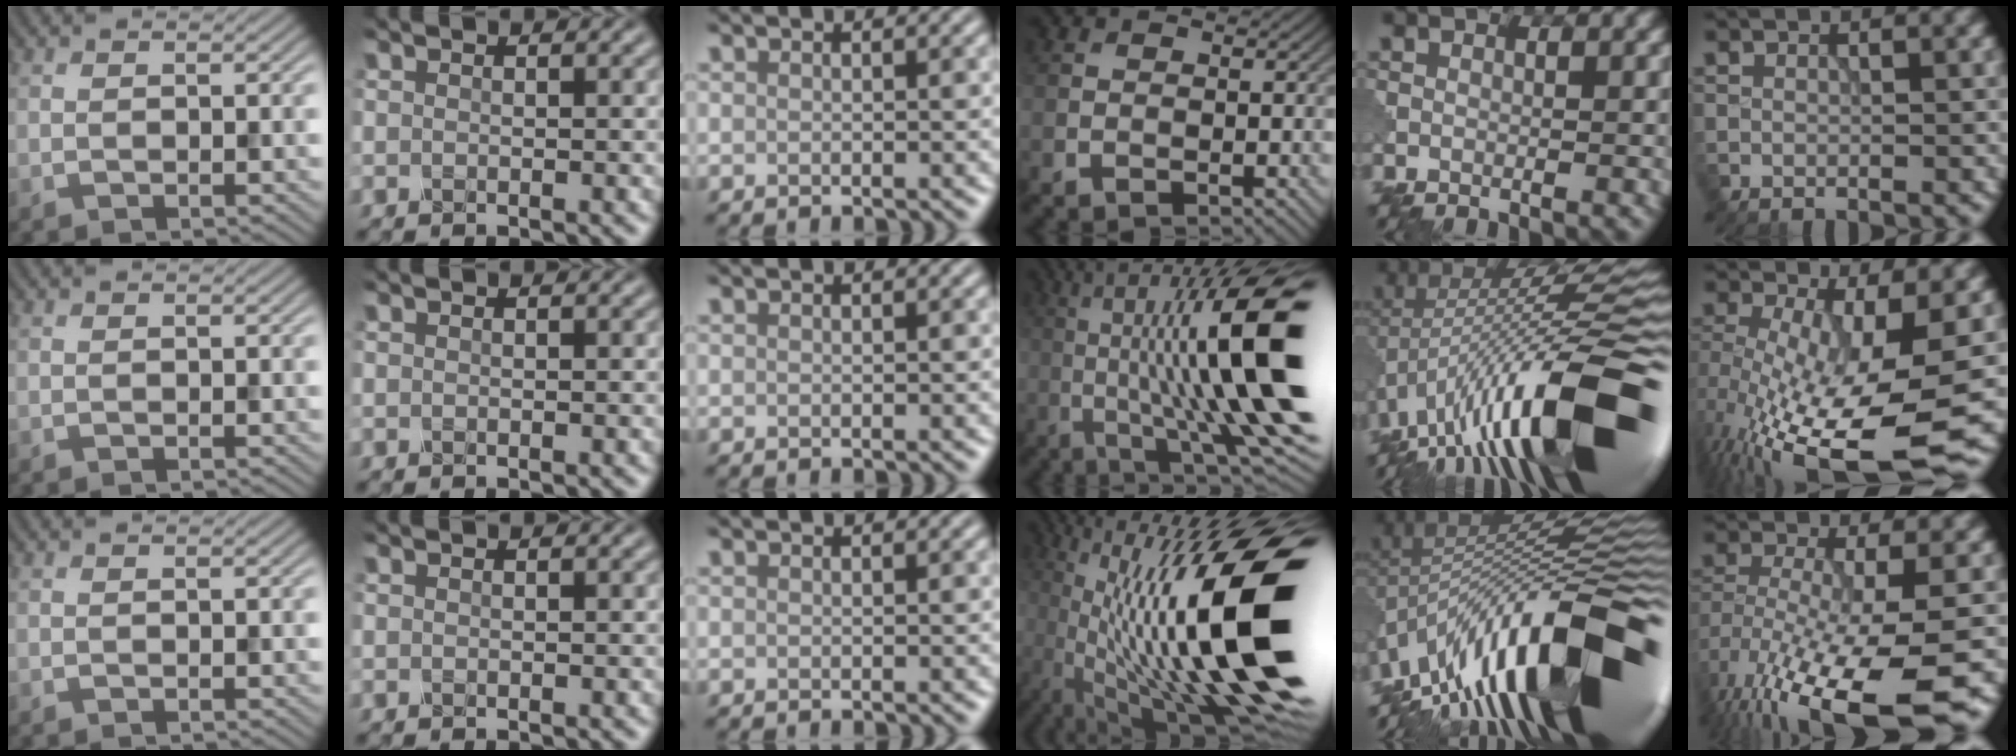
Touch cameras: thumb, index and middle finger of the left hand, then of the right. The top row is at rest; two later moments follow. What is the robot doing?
{"motion": "shake", "object": "plastic piggy bank"}